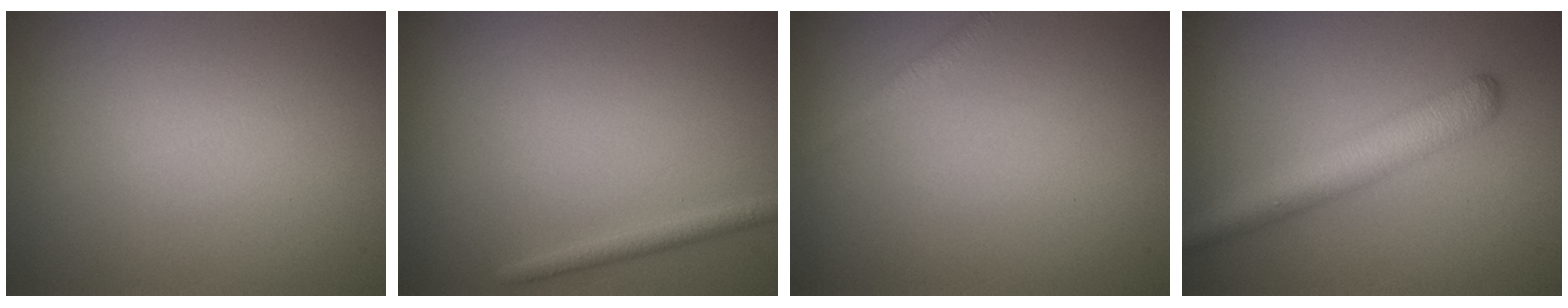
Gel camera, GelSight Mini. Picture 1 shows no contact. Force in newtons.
{"total": 1.3, "press": 1.3, "slide": 0.0}
{"total": 1.2, "press": 1.2, "slide": 0.0}
{"total": 4.3, "press": 4.3, "slide": 0.1}